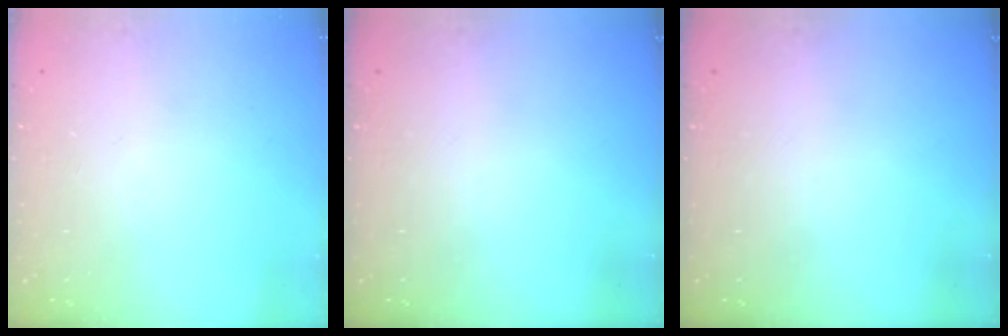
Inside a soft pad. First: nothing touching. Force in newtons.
{"total": 0.0}
{"total": 0.0}